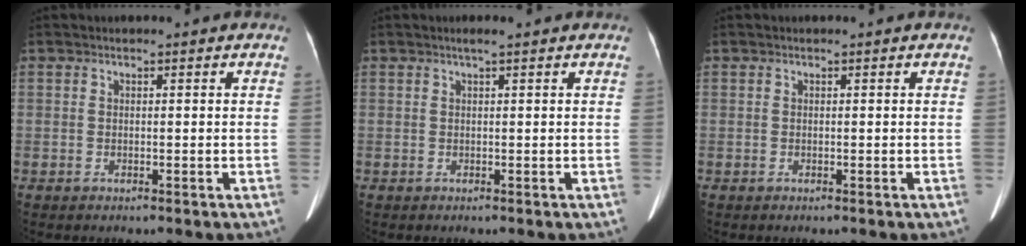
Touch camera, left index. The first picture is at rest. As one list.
[{"total": 1.4, "force": [1.0, -0.1, 1.0], "torque": [-0.020, 0.010, 0.015]}, {"total": 0.0}]